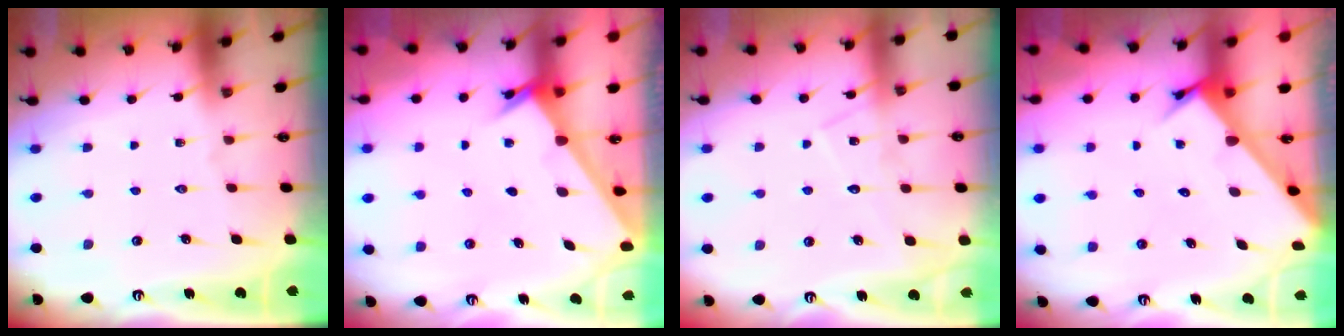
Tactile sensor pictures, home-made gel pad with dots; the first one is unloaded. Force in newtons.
{"total": 2.3, "press": 2.3, "slide": 0.2}
{"total": 9.4, "press": 9.4, "slide": 0.8}
{"total": 3.4, "press": 3.4, "slide": 0.2}